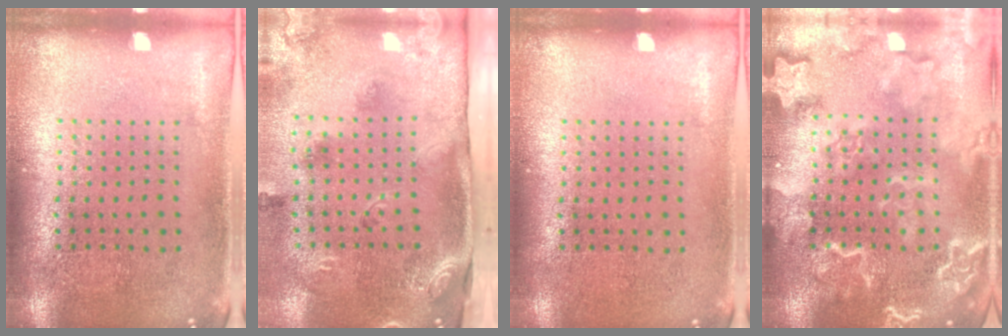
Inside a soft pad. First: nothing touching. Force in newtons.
{"total": 3.2, "press": 2.0, "slide": 2.5}
{"total": 0.0}
{"total": 4.7, "press": 4.7, "slide": 0.6}